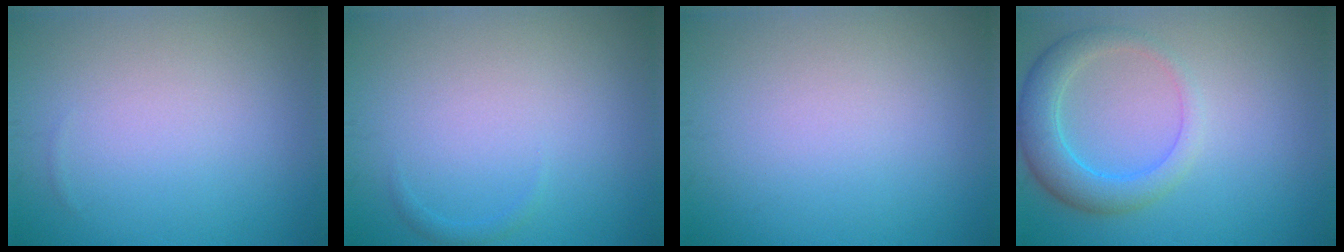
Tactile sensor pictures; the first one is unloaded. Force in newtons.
{"total": 0.6, "press": 0.6, "slide": 0.0}
{"total": 0.0}
{"total": 4.2, "press": 4.2, "slide": 0.2}